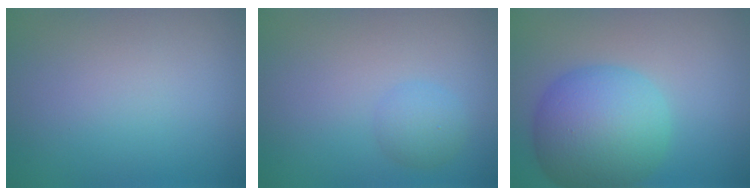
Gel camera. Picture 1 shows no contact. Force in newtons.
{"total": 2.0, "press": 2.0, "slide": 0.1}
{"total": 8.9, "press": 8.9, "slide": 0.2}